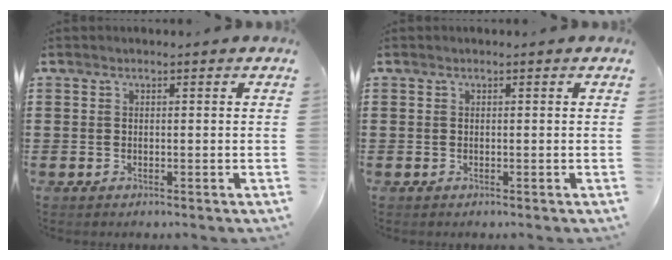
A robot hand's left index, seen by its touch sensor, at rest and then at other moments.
{"total": 0.0}